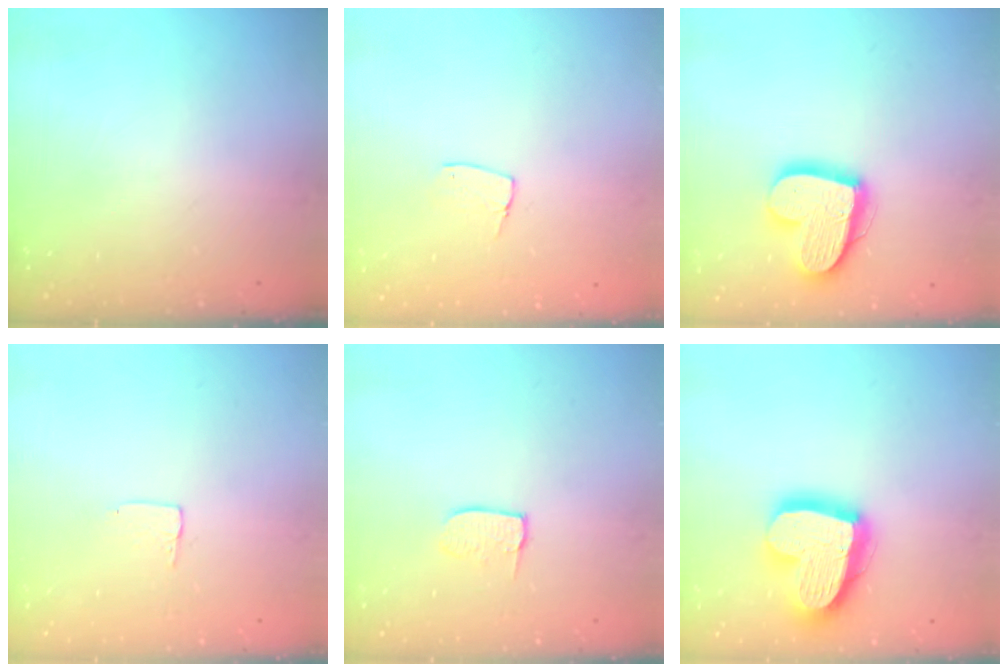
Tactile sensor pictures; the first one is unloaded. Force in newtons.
{"total": 5.5, "press": 5.5, "slide": 0.4}
{"total": 15.6, "press": 15.5, "slide": 1.4}
{"total": 3.7, "press": 3.7, "slide": 0.1}
{"total": 5.4, "press": 5.4, "slide": 0.3}
{"total": 20.2, "press": 20.1, "slide": 2.0}